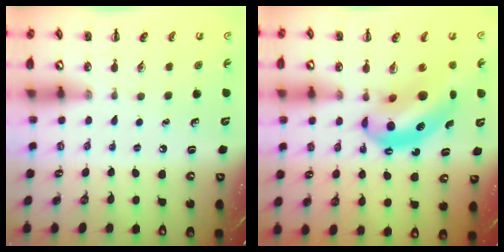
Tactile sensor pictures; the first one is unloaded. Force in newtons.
{"total": 13.2, "press": 12.8, "slide": 3.2}